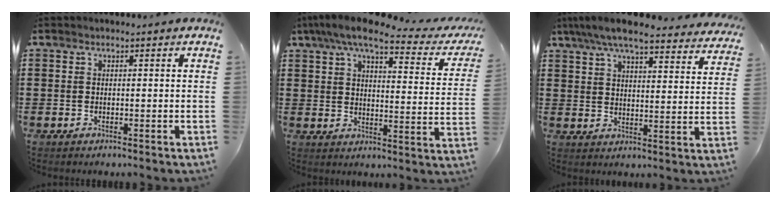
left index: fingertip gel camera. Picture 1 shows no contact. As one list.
[{"total": 8.9, "force": [6.7, 1.1, 5.6], "torque": [-0.117, -0.031, 0.113]}, {"total": 7.6, "force": [6.7, 0.6, 3.5], "torque": [-0.092, -0.030, 0.117]}]